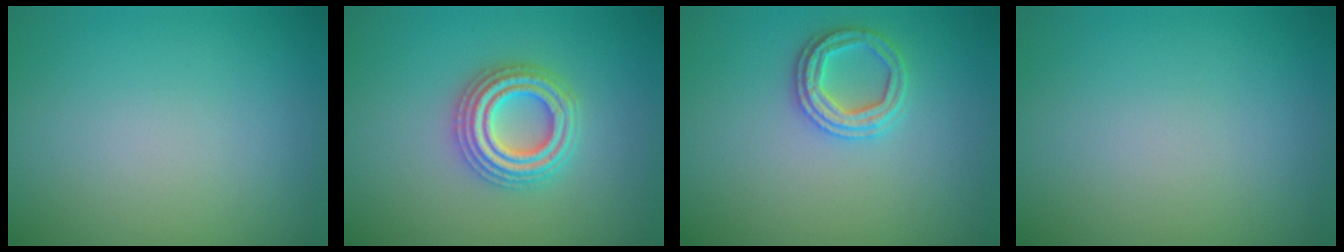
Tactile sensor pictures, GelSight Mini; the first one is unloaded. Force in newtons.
{"total": 4.0, "press": 4.0, "slide": 0.8}
{"total": 2.4, "press": 2.4, "slide": 0.1}
{"total": 0.0}